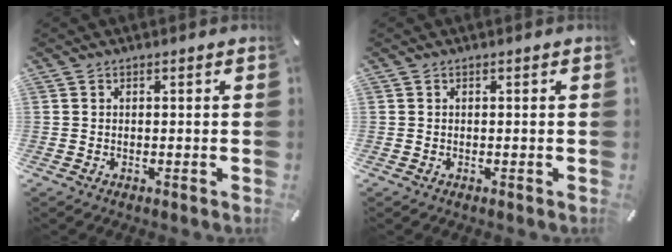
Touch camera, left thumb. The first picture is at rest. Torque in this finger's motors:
{"motor_torque": [-0.05, -0.04, -0.02, 0.02, 0.00]}